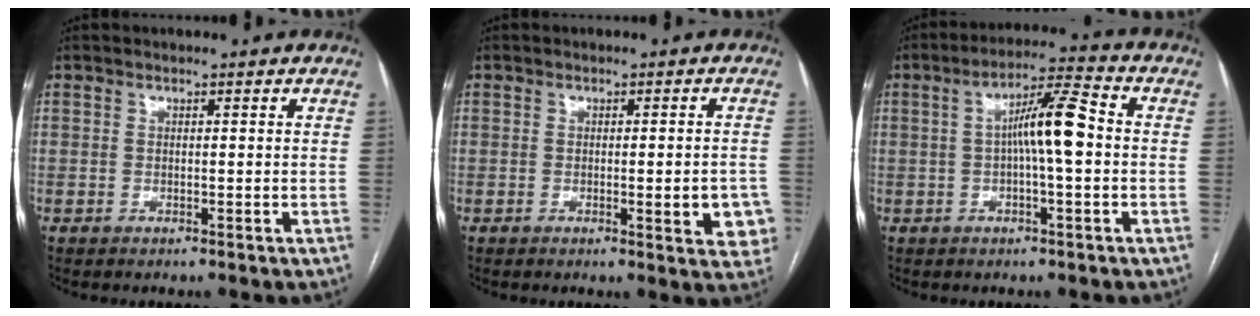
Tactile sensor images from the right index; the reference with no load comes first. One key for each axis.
{"total": 5.9, "fx": -1.6, "fy": 1.5, "fz": 5.5, "tx": -0.054, "ty": -0.001, "tz": -0.015}
{"total": 8.5, "fx": 0.1, "fy": 0.8, "fz": 8.4, "tx": -0.150, "ty": 0.022, "tz": -0.004}